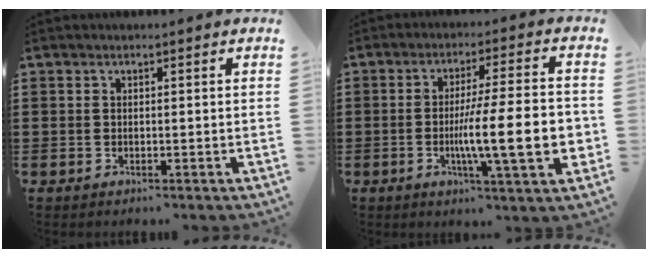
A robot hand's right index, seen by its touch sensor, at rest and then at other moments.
{"total": 14.9, "force": [-2.6, 2.5, 14.5], "torque": [-0.235, -0.018, -0.052]}